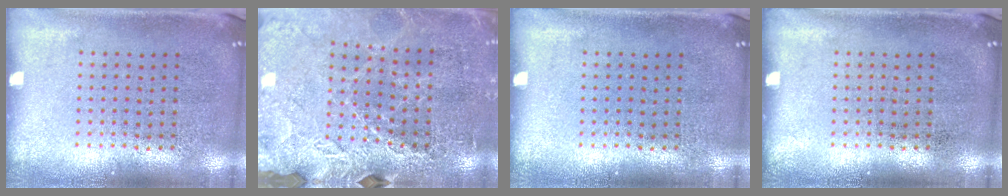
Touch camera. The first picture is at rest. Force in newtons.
{"total": 3.0, "press": 3.0, "slide": 0.1}
{"total": 0.0}
{"total": 0.0}